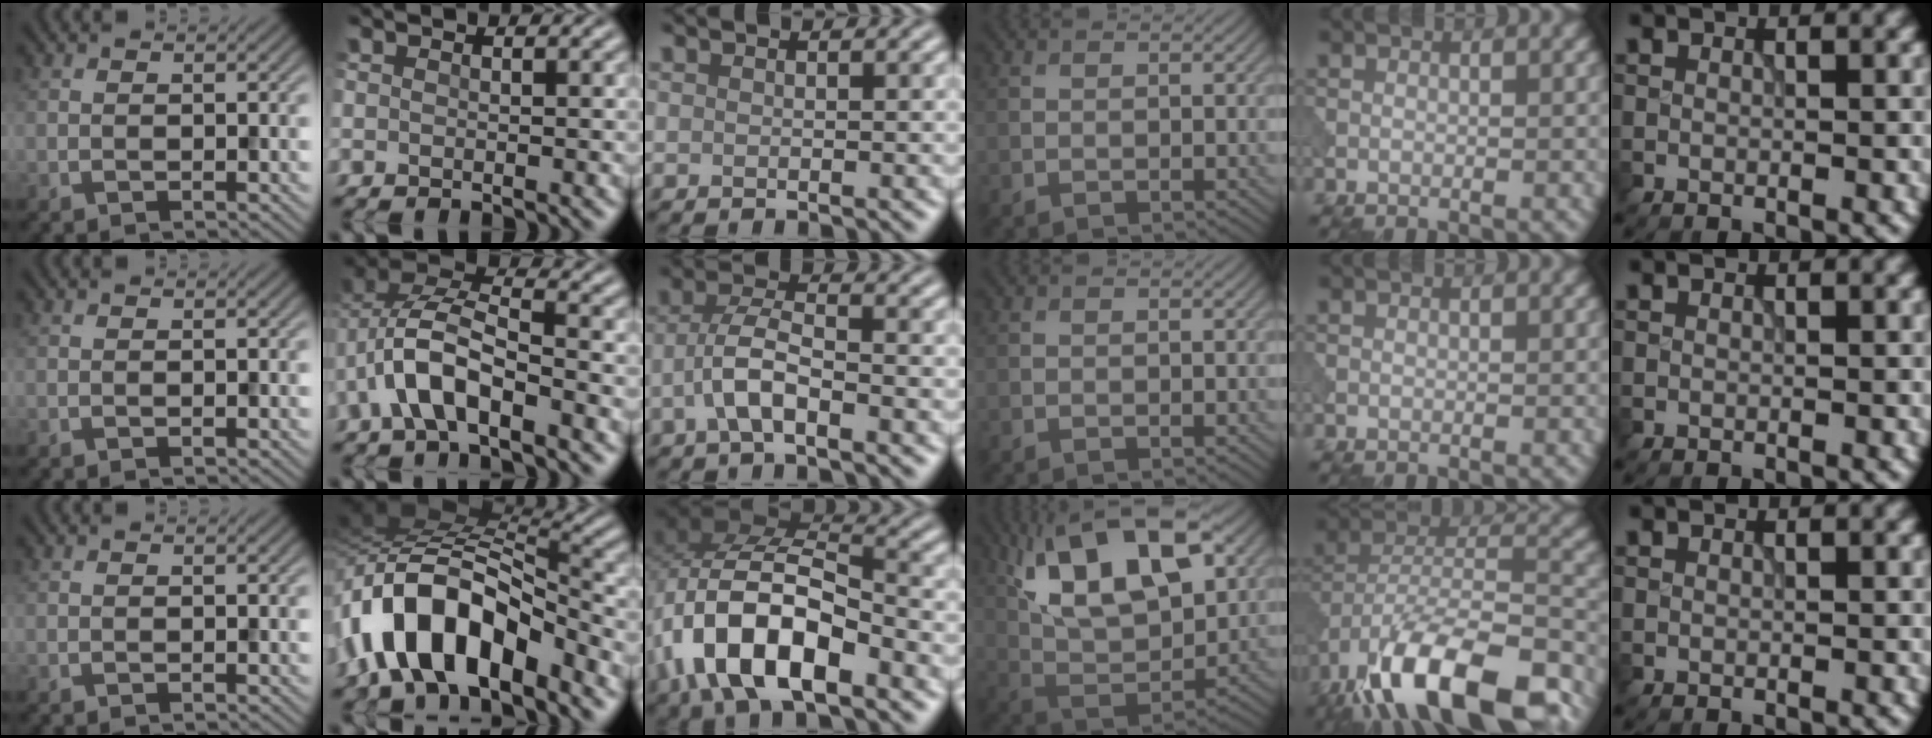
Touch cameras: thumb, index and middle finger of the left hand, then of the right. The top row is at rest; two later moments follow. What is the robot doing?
{"motion": "extract", "object": "peg toy"}